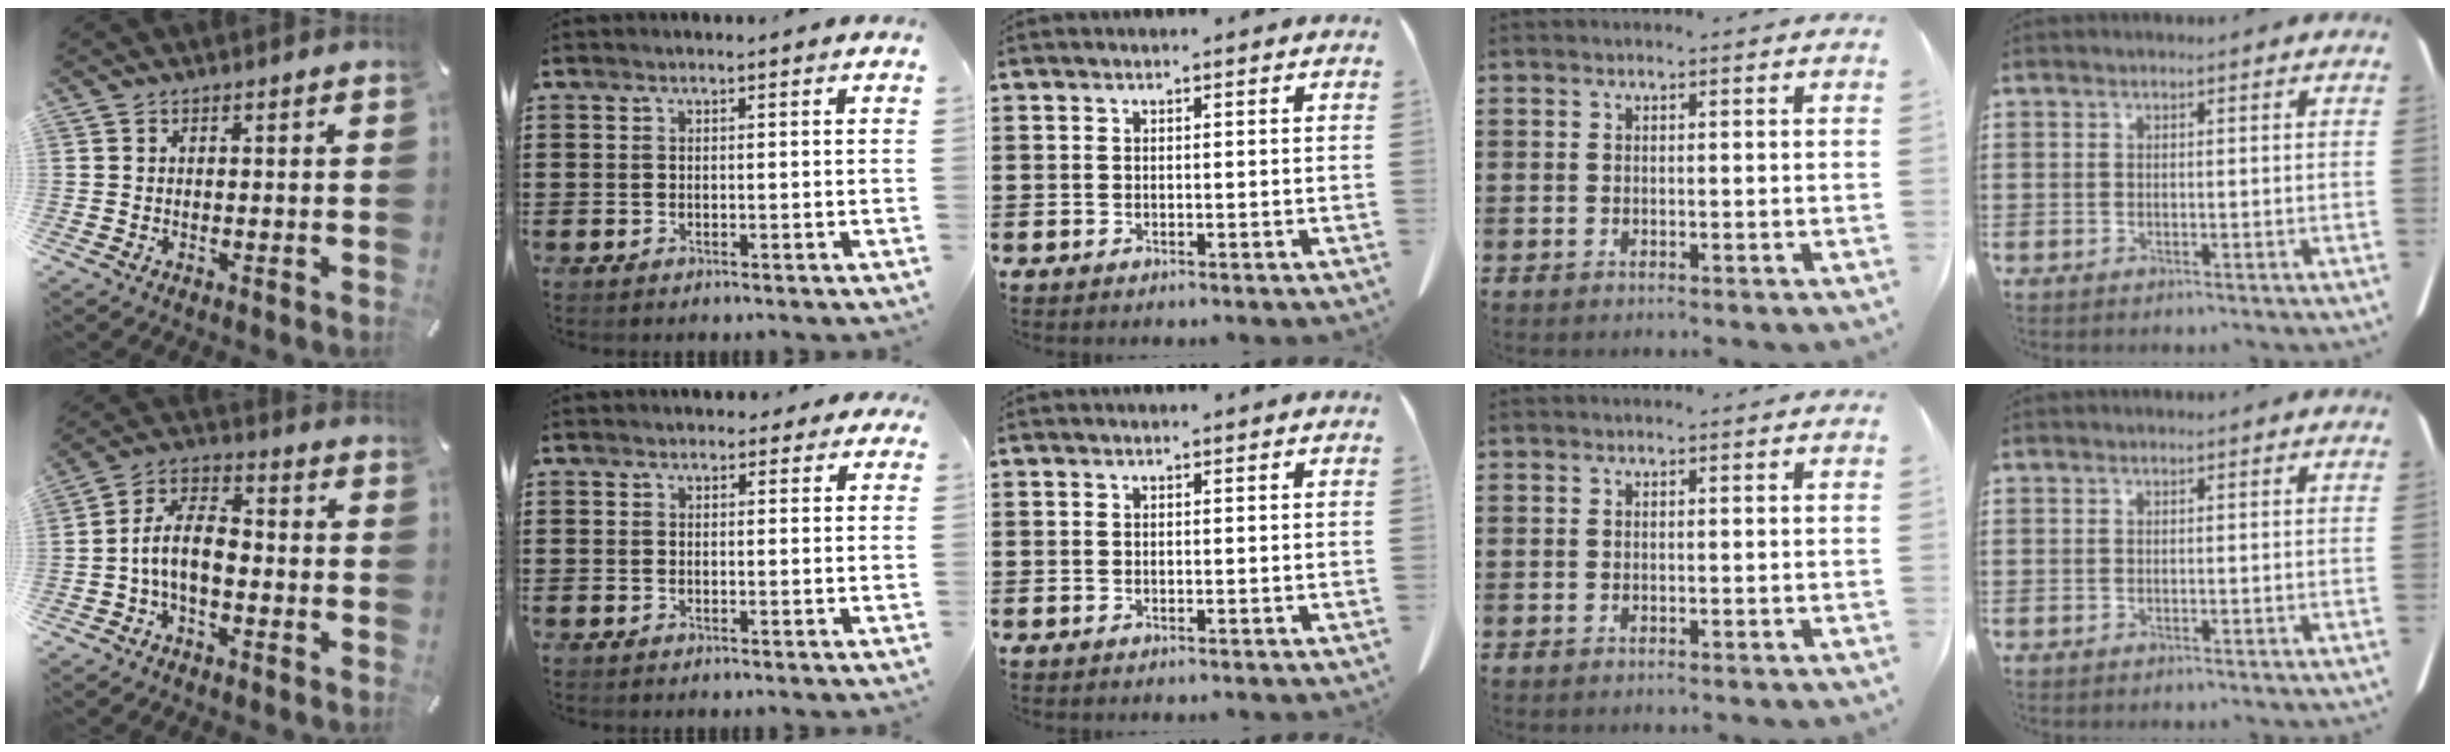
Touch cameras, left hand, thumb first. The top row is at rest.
{"thumb": {"total": 9.1, "force": [-2.6, 5.0, 7.1], "torque": [-0.153, 0.013, -0.049]}, "index": {"total": 1.4, "force": [1.1, 0.8, 0.4], "torque": [-0.005, 0.005, 0.018]}}